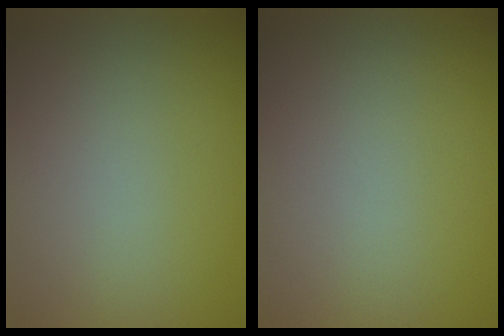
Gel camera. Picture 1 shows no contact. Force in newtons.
{"total": 0.0}